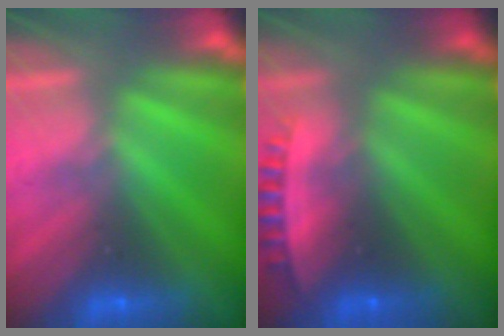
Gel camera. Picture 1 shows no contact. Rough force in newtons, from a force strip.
{"total": 2.7}